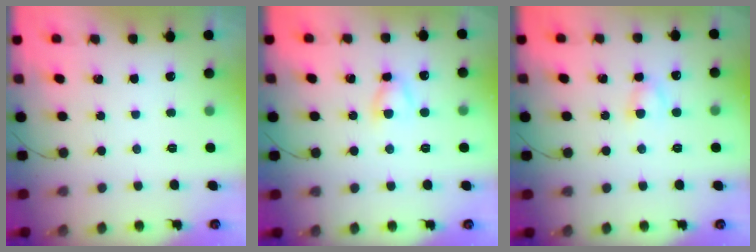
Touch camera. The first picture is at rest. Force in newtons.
{"total": 4.1, "press": 4.1, "slide": 0.6}
{"total": 3.5, "press": 3.4, "slide": 1.1}